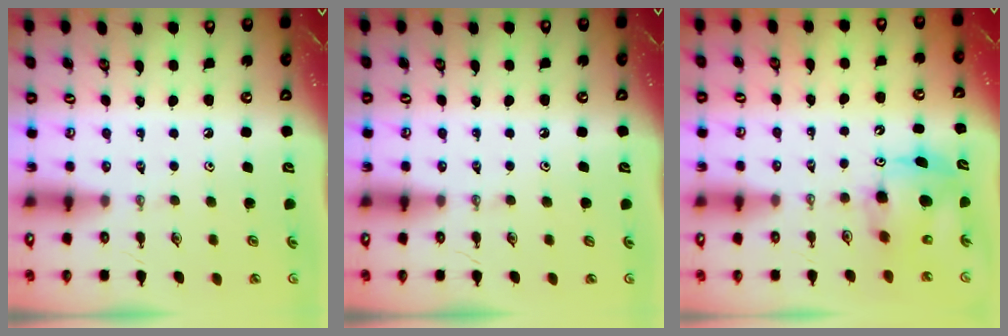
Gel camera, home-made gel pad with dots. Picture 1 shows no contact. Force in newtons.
{"total": 1.4, "press": 0.2, "slide": 1.4}
{"total": 8.1, "press": 8.1, "slide": 0.7}